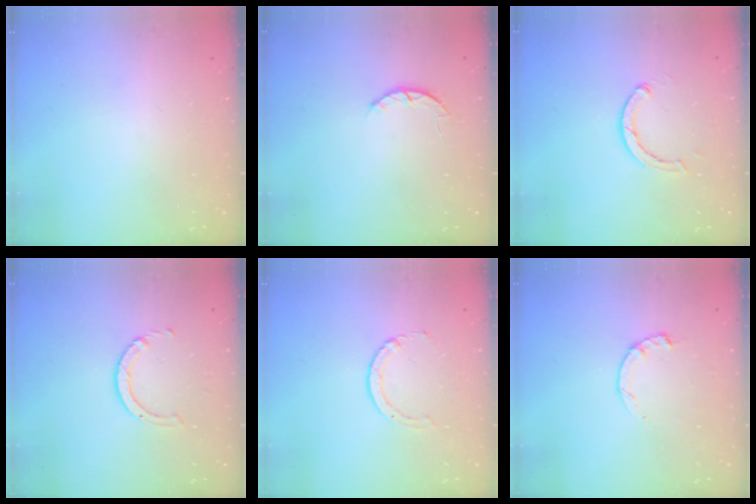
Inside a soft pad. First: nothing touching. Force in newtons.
{"total": 2.6, "press": 2.5, "slide": 0.4}
{"total": 2.9, "press": 2.9, "slide": 0.4}
{"total": 2.3, "press": 2.3, "slide": 0.3}
{"total": 3.2, "press": 3.2, "slide": 0.4}
{"total": 2.3, "press": 2.3, "slide": 0.4}